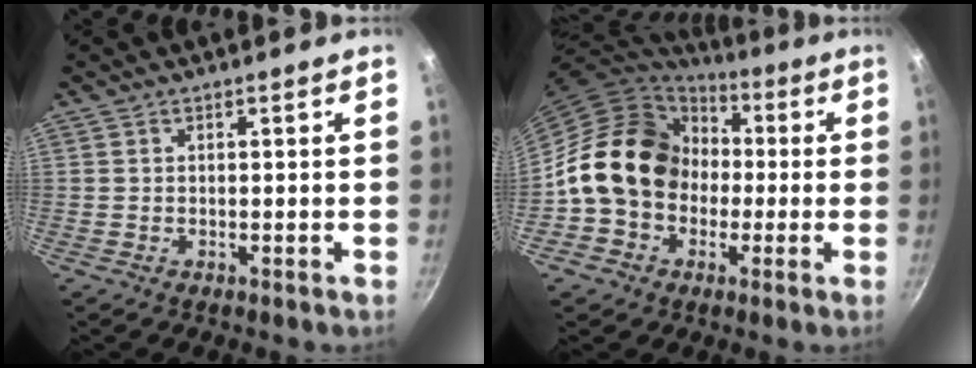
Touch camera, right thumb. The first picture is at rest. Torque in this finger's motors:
{"motor_torque": [1.79, 3.22, 1.71, -0.82, 0.26]}